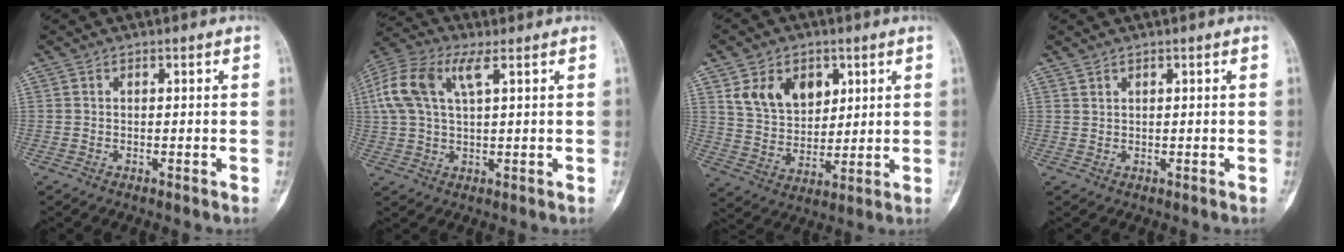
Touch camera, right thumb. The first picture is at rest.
{"total": 11.6, "force": [4.2, 5.2, 9.5], "torque": [-0.220, 0.027, 0.079]}
{"total": 11.9, "force": [4.9, 8.4, 6.8], "torque": [-0.080, -0.024, 0.098]}
{"total": 0.8, "force": [0.7, 0.1, 0.1], "torque": [-0.001, -0.007, 0.015]}